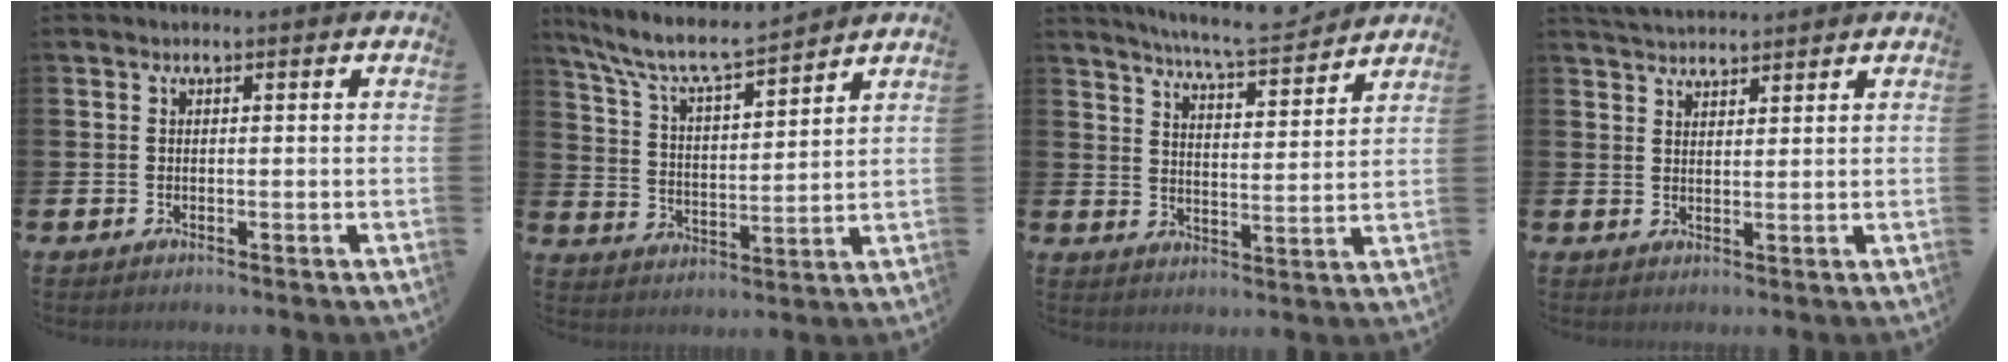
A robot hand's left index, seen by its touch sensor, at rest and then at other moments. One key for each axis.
{"total": 8.2, "fx": 7.5, "fy": 0.9, "fz": 3.2, "tx": -0.098, "ty": -0.045, "tz": 0.131}
{"total": 7.2, "fx": 6.9, "fy": 0.1, "fz": 2.0, "tx": -0.050, "ty": -0.047, "tz": 0.121}
{"total": 3.4, "fx": 3.4, "fy": 0.5, "fz": 0.3, "tx": -0.012, "ty": -0.013, "tz": 0.063}